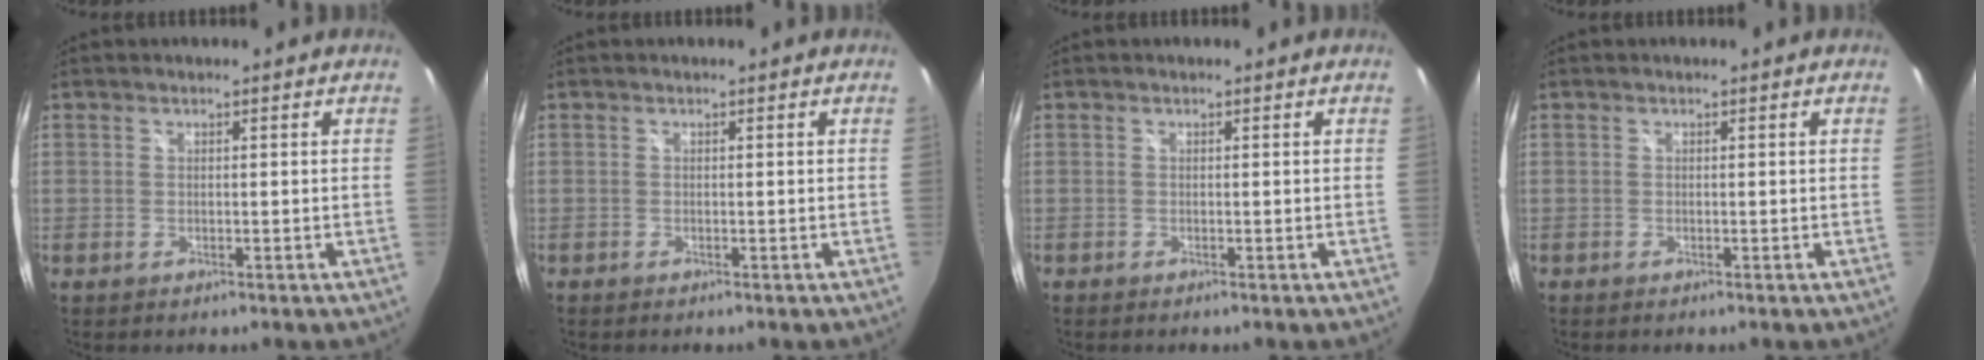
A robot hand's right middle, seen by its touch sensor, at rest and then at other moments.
{"total": 0.0}
{"total": 0.0}
{"total": 0.0}